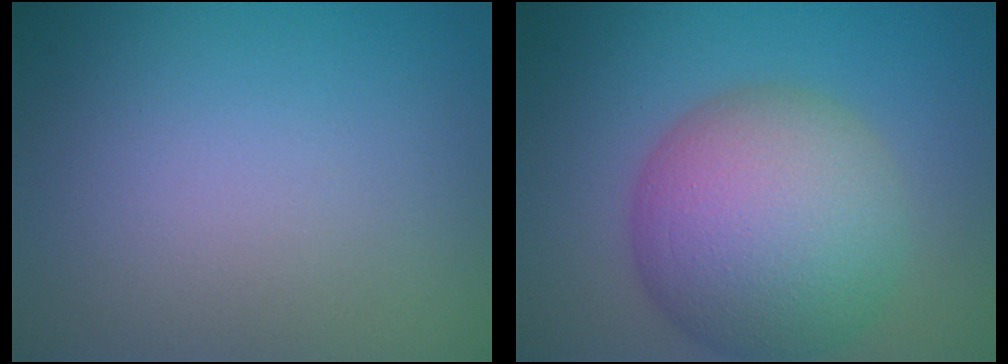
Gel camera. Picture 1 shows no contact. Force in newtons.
{"total": 11.0, "press": 11.0, "slide": 0.7}